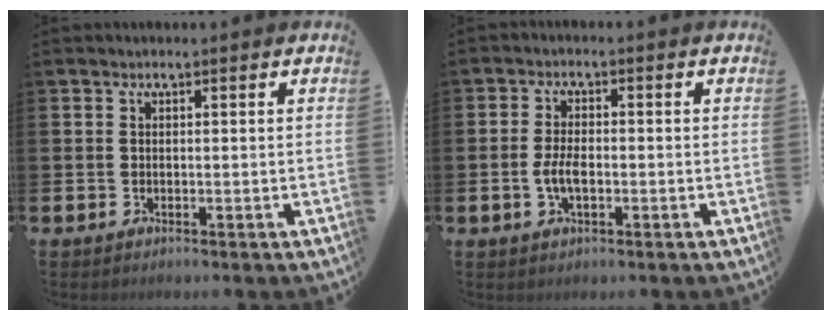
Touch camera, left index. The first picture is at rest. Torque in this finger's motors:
{"motor_torque": [0.46, 0.20, 0.10, 0.11]}